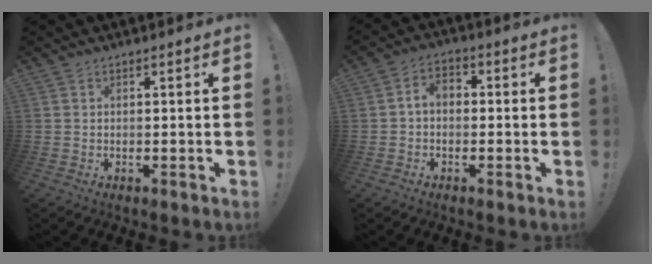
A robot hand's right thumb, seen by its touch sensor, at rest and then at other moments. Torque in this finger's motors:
{"motor_torque": [0.46, 0.60, 0.46, -0.22, -0.01]}